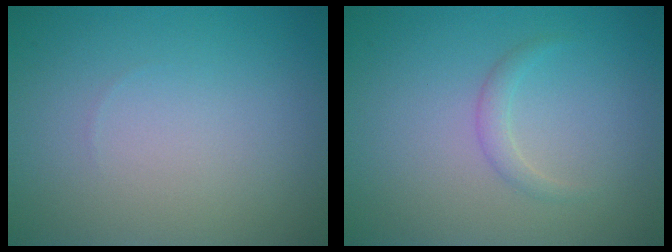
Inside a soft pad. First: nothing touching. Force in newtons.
{"total": 1.2, "press": 1.2, "slide": 0.1}